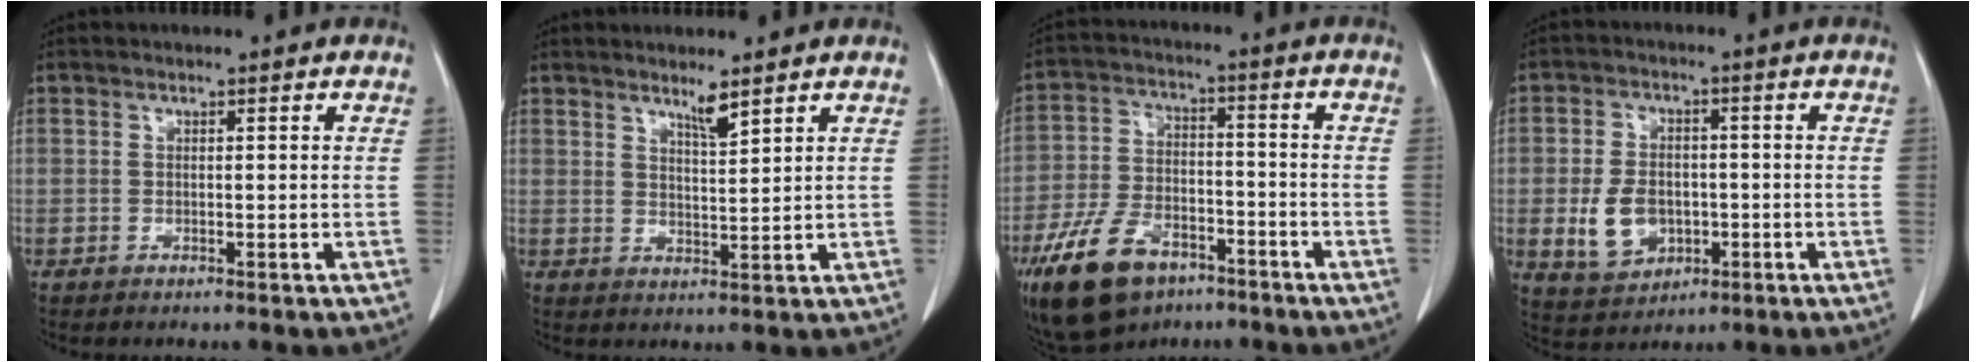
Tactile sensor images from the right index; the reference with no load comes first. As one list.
[{"total": 2.9, "force": [2.4, 0.0, 1.7], "torque": [-0.034, -0.009, 0.044]}, {"total": 14.0, "force": [-8.9, 7.3, 8.0], "torque": [-0.170, -0.002, -0.157]}, {"total": 7.7, "force": [-1.5, 5.6, 5.0], "torque": [-0.109, 0.001, -0.015]}]